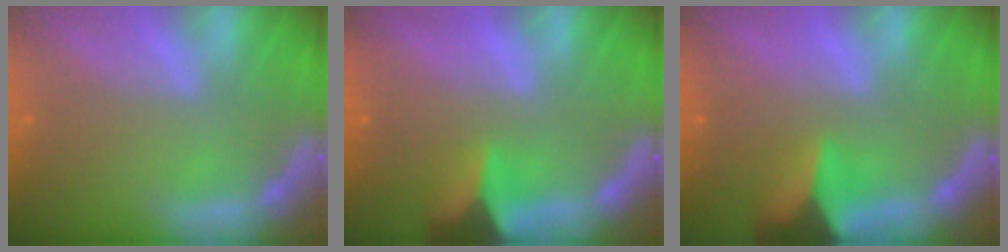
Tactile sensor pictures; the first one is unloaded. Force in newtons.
{"total": 5.0}
{"total": 6.5}